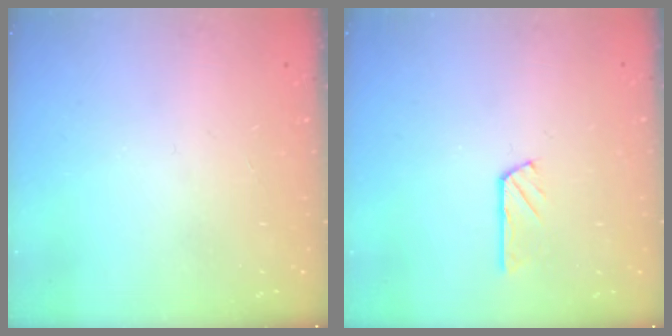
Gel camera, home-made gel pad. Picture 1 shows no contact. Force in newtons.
{"total": 2.7, "press": 2.7, "slide": 0.1}